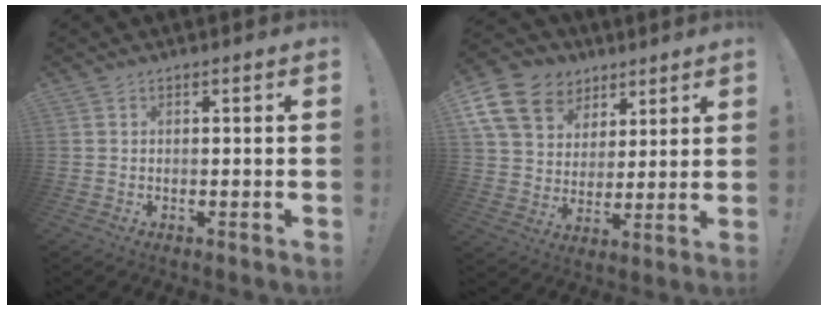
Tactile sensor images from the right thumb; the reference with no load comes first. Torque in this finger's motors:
{"motor_torque": [0.70, 2.22, 0.24, 0.02, 0.10]}